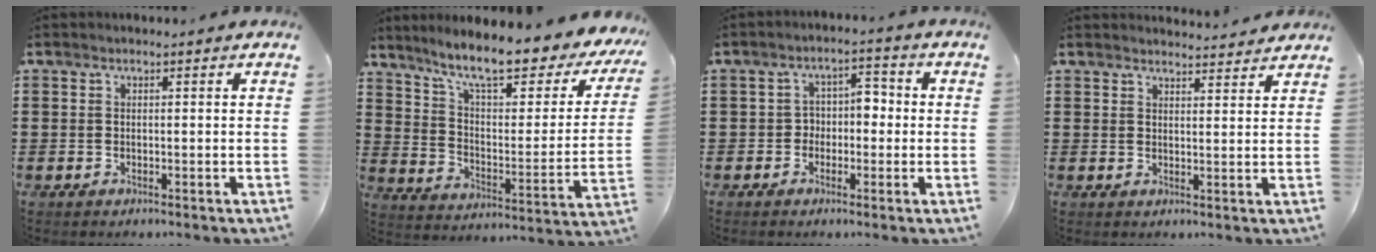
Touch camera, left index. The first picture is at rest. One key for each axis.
{"total": 10.9, "fx": 8.5, "fy": 1.3, "fz": 6.8, "tx": -0.139, "ty": -0.058, "tz": 0.136}
{"total": 3.7, "fx": -0.9, "fy": 3.0, "fz": 2.0, "tx": -0.041, "ty": 0.007, "tz": -0.027}
{"total": 2.7, "fx": 2.7, "fy": 0.0, "fz": 0.1, "tx": -0.002, "ty": -0.013, "tz": 0.049}